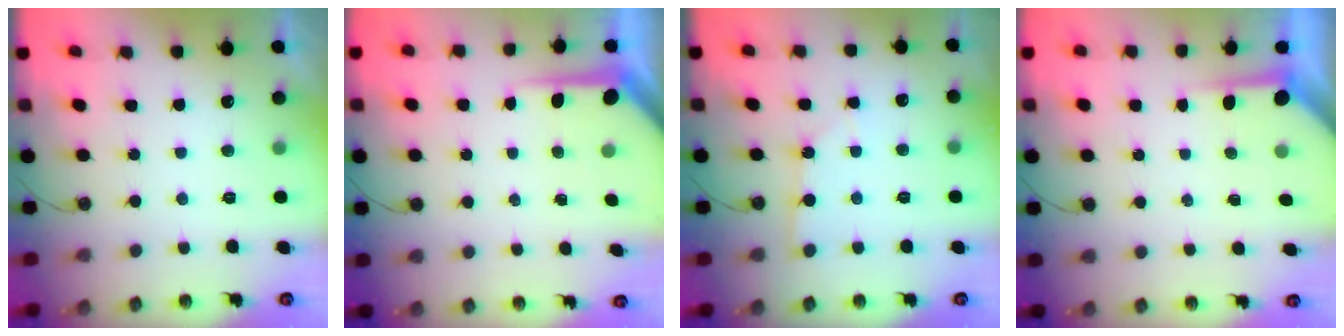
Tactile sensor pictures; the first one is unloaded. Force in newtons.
{"total": 5.1, "press": 5.1, "slide": 0.3}
{"total": 1.3, "press": 1.3, "slide": 0.1}
{"total": 3.7, "press": 3.7, "slide": 0.3}